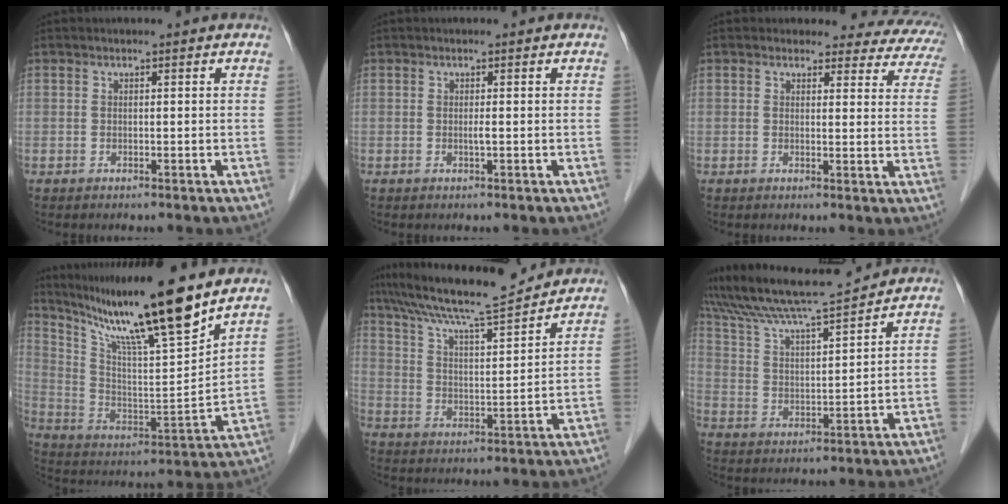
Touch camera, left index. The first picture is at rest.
{"total": 0.6, "force": [0.0, -0.1, 0.6], "torque": [-0.012, -0.001, -0.001]}
{"total": 12.0, "force": [11.1, 4.5, 1.1], "torque": [0.035, -0.038, 0.079]}
{"total": 19.9, "force": [15.5, -0.3, 12.5], "torque": [-0.218, -0.008, 0.267]}
{"total": 15.8, "force": [14.2, 0.5, 7.0], "torque": [-0.125, 0.010, 0.229]}
{"total": 13.7, "force": [12.8, -1.0, 4.9], "torque": [-0.102, 0.013, 0.220]}